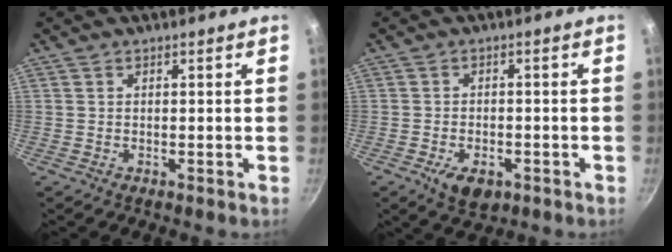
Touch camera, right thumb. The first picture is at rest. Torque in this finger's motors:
{"motor_torque": [0.38, 0.47, -0.18, 0.05, 0.00]}